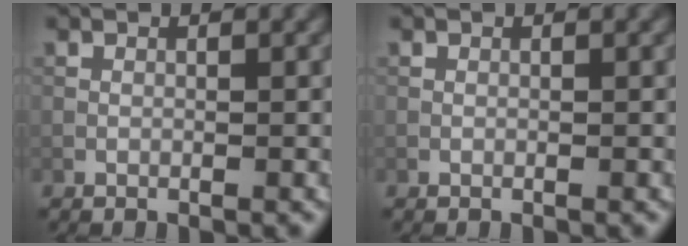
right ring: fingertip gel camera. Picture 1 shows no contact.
{"total": 0.0}